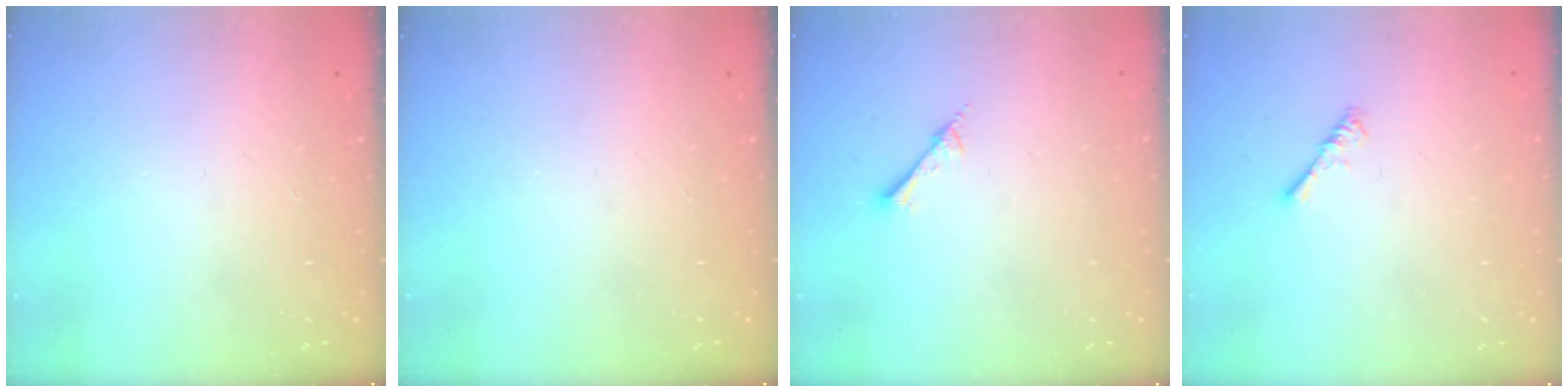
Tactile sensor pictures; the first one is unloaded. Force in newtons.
{"total": 0.0}
{"total": 2.6, "press": 2.6, "slide": 0.3}
{"total": 0.9, "press": 0.9, "slide": 0.3}